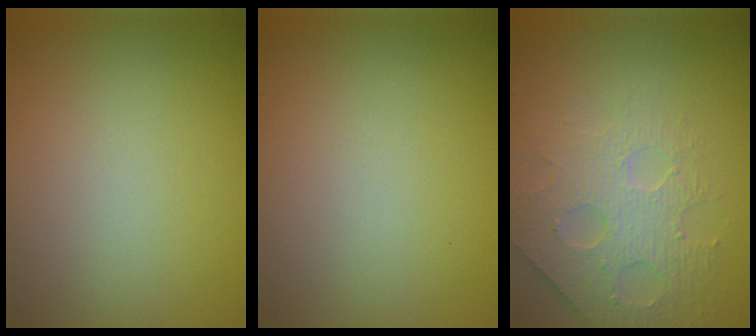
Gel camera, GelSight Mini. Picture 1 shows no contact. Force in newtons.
{"total": 0.0}
{"total": 4.3, "press": 3.5, "slide": 2.5}